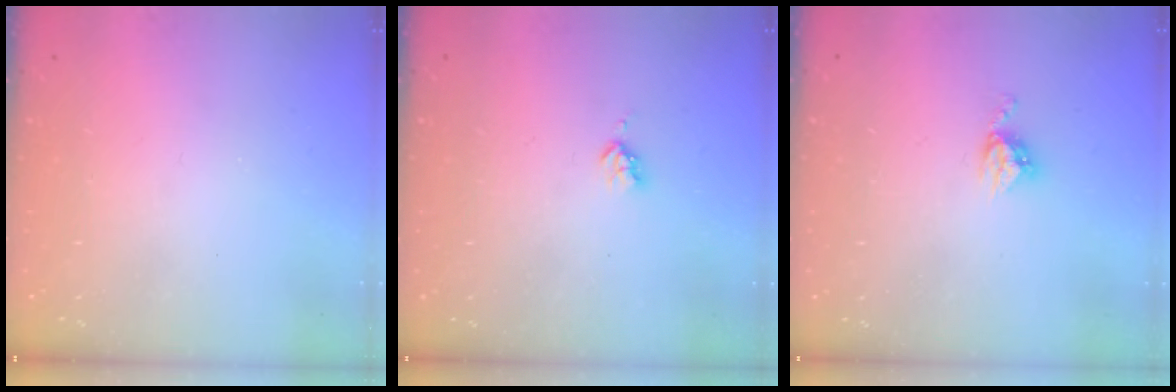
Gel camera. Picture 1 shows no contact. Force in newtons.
{"total": 2.7, "press": 2.6, "slide": 0.5}
{"total": 4.9, "press": 4.8, "slide": 0.2}